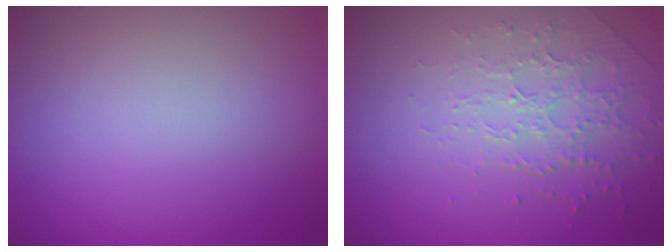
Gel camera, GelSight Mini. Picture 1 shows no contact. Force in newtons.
{"total": 2.1, "press": 1.9, "slide": 0.9}